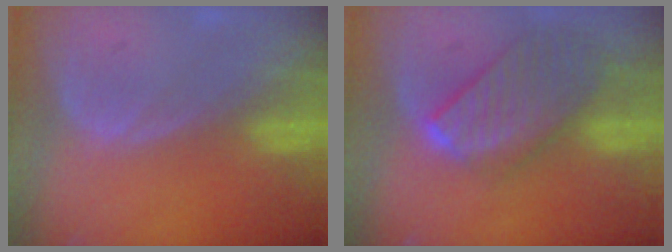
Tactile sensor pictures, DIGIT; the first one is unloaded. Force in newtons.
{"total": 9.8, "press": 8.4, "slide": 5.0}